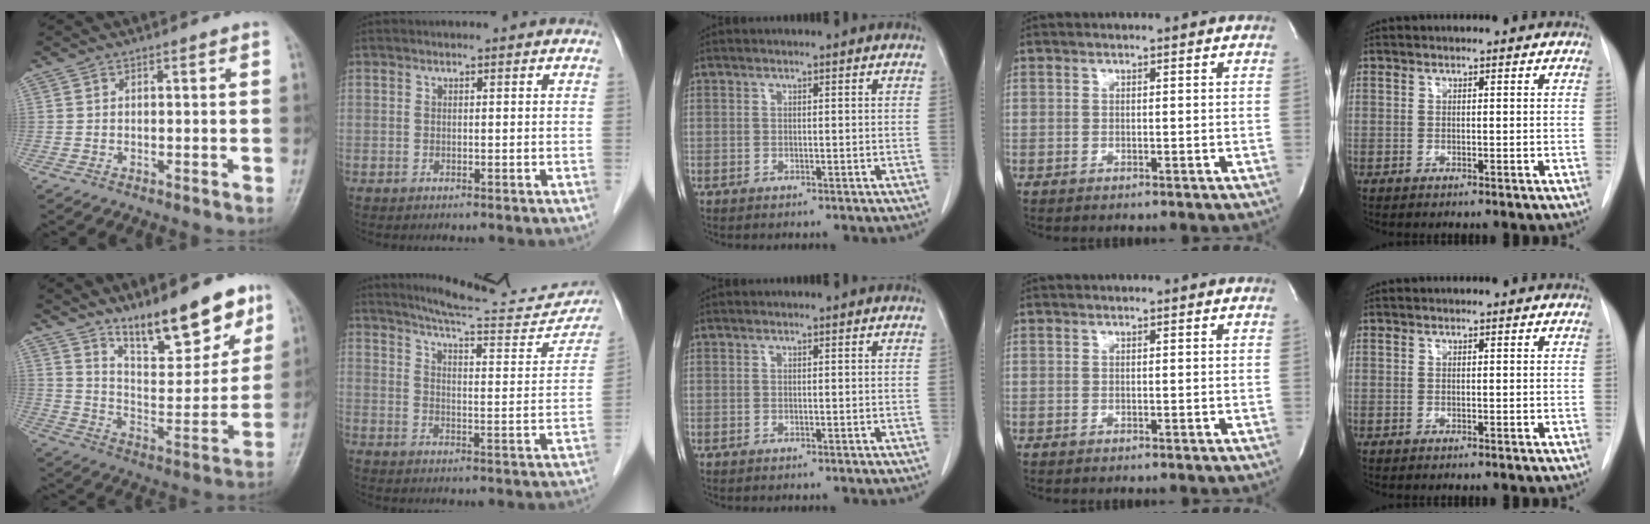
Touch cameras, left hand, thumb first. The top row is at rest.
{"thumb": {"total": 17.1, "force": [12.1, 5.9, 10.6], "torque": [-0.111, -0.083, 0.203]}, "index": {"total": 17.4, "force": [16.6, 1.6, 5.1], "torque": [-0.069, -0.047, 0.210]}}